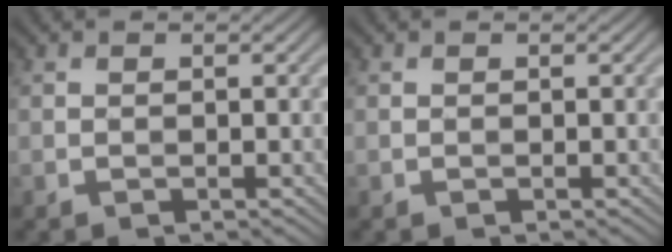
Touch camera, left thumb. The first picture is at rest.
{"total": 0.0}